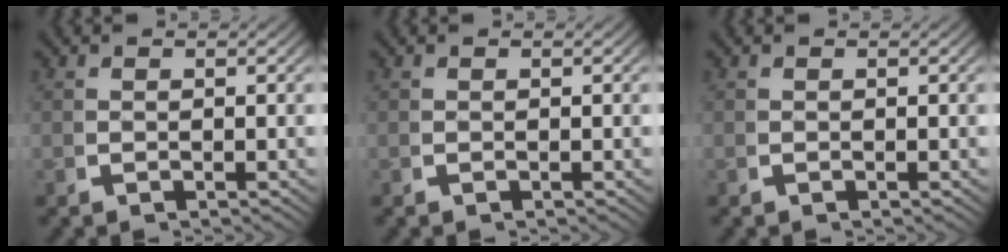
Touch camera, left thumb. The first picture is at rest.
{"total": 0.0}
{"total": 0.0}